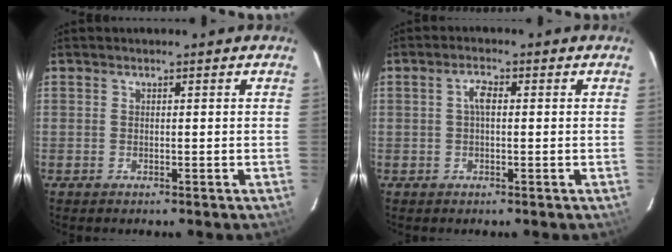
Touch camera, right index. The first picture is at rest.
{"total": 2.5, "force": [0.2, 1.0, 2.2], "torque": [-0.045, 0.009, 0.003]}